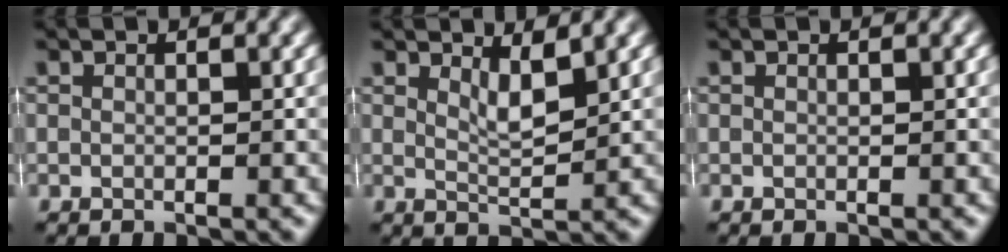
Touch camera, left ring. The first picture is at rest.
{"total": 2.4, "force": [1.4, 0.5, 1.8], "torque": [-0.032, -0.008, 0.027]}
{"total": 0.0}